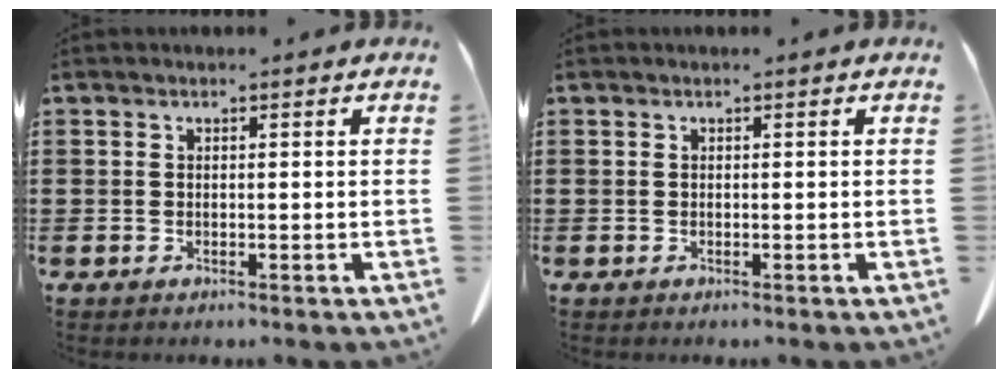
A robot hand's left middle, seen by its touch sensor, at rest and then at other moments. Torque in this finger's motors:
{"motor_torque": [-0.22, -0.14, 0.03, 0.02]}